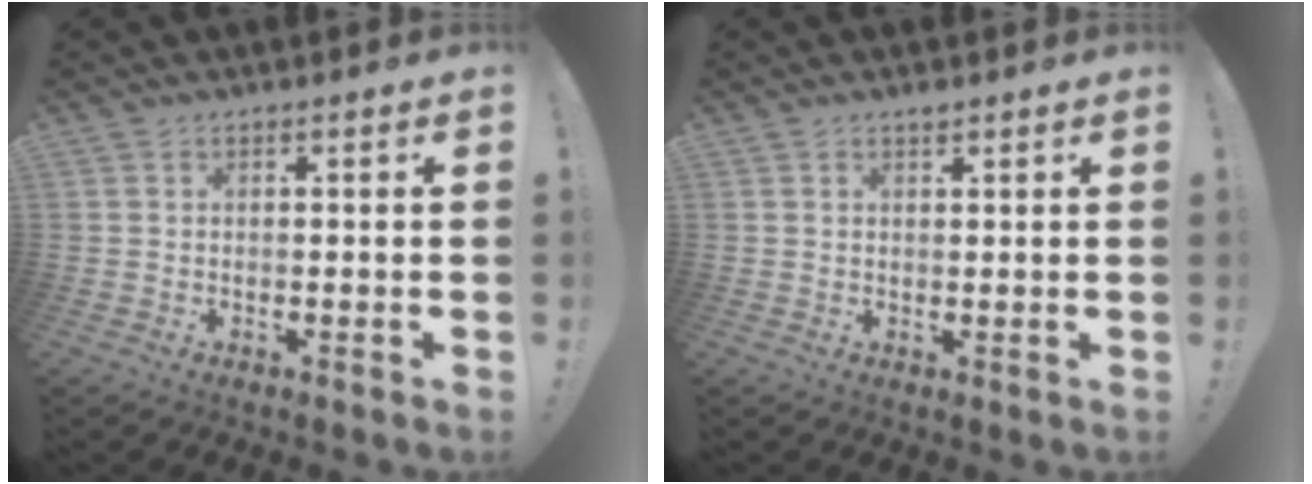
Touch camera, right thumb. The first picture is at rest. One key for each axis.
{"total": 1.2, "fx": 1.1, "fy": 0.2, "fz": 0.6, "tx": -0.004, "ty": -0.004, "tz": 0.019}